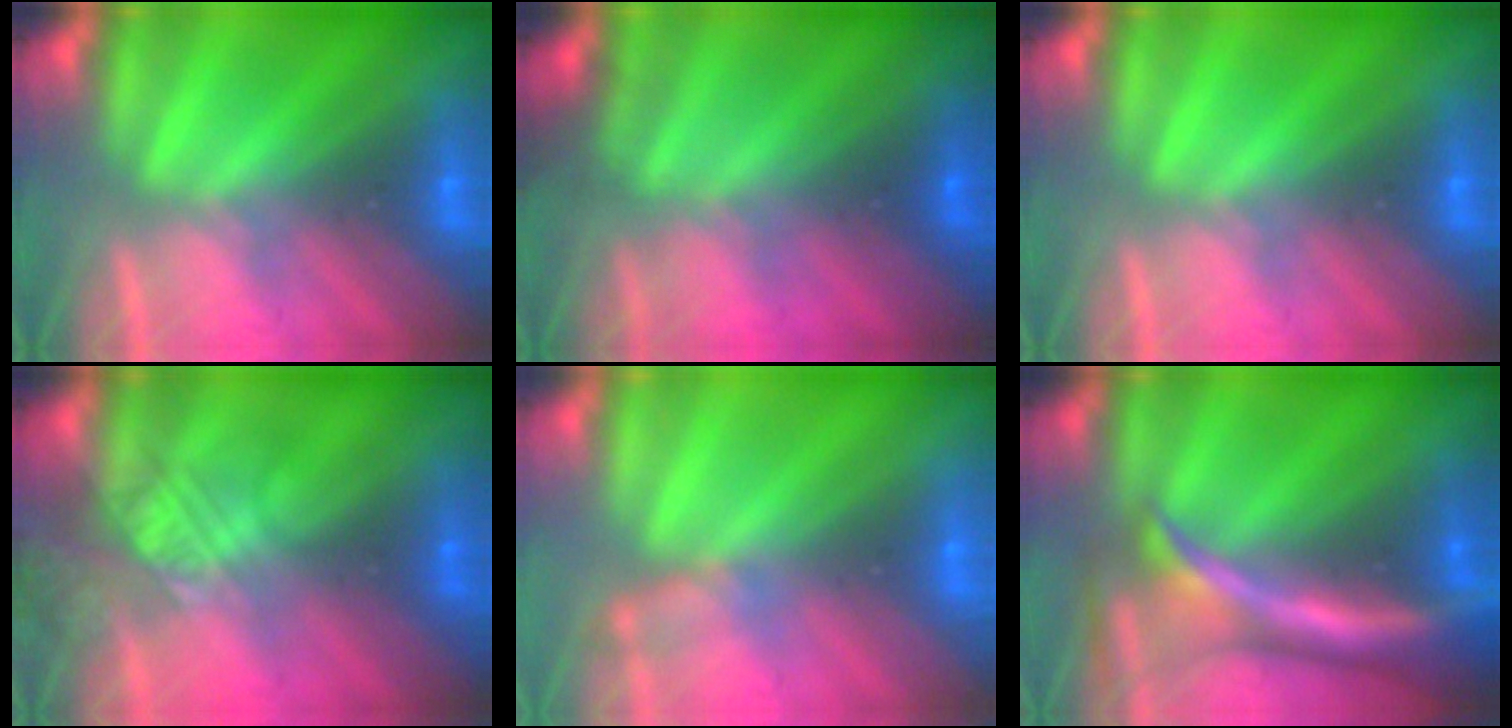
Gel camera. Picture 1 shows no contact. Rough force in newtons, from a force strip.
{"total": 4.5}
{"total": 0.0}
{"total": 2.3}
{"total": 2.2}
{"total": 7.6}